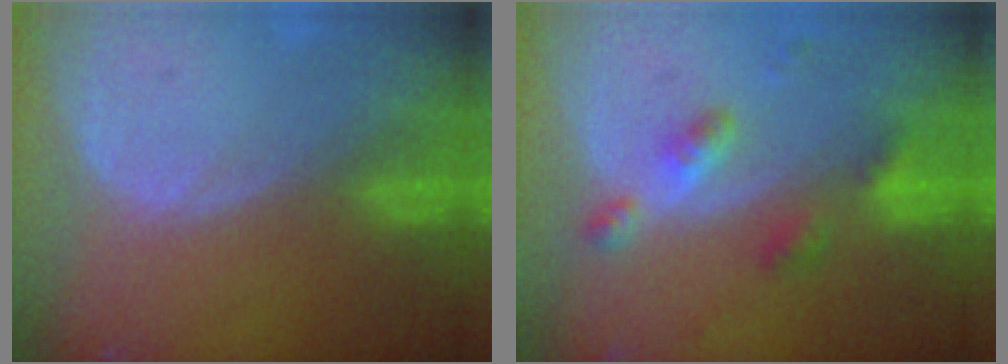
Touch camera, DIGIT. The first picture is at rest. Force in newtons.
{"total": 5.6, "press": 4.9, "slide": 2.7}